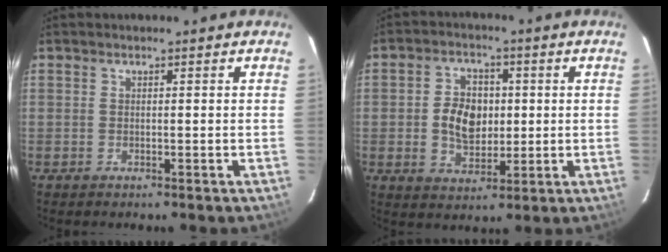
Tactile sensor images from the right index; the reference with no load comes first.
{"total": 7.9, "force": [0.0, 5.8, 5.4], "torque": [-0.104, 0.014, 0.005]}